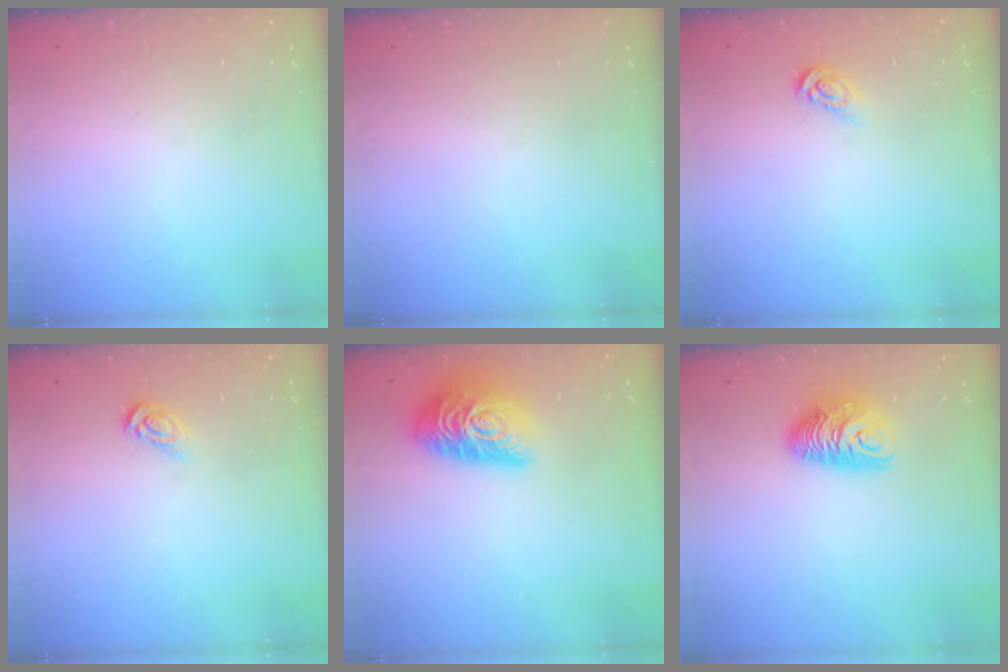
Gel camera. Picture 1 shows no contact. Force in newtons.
{"total": 0.0}
{"total": 5.2, "press": 5.2, "slide": 0.4}
{"total": 5.2, "press": 5.2, "slide": 0.4}
{"total": 15.7, "press": 15.7, "slide": 0.9}
{"total": 9.6, "press": 9.6, "slide": 0.3}